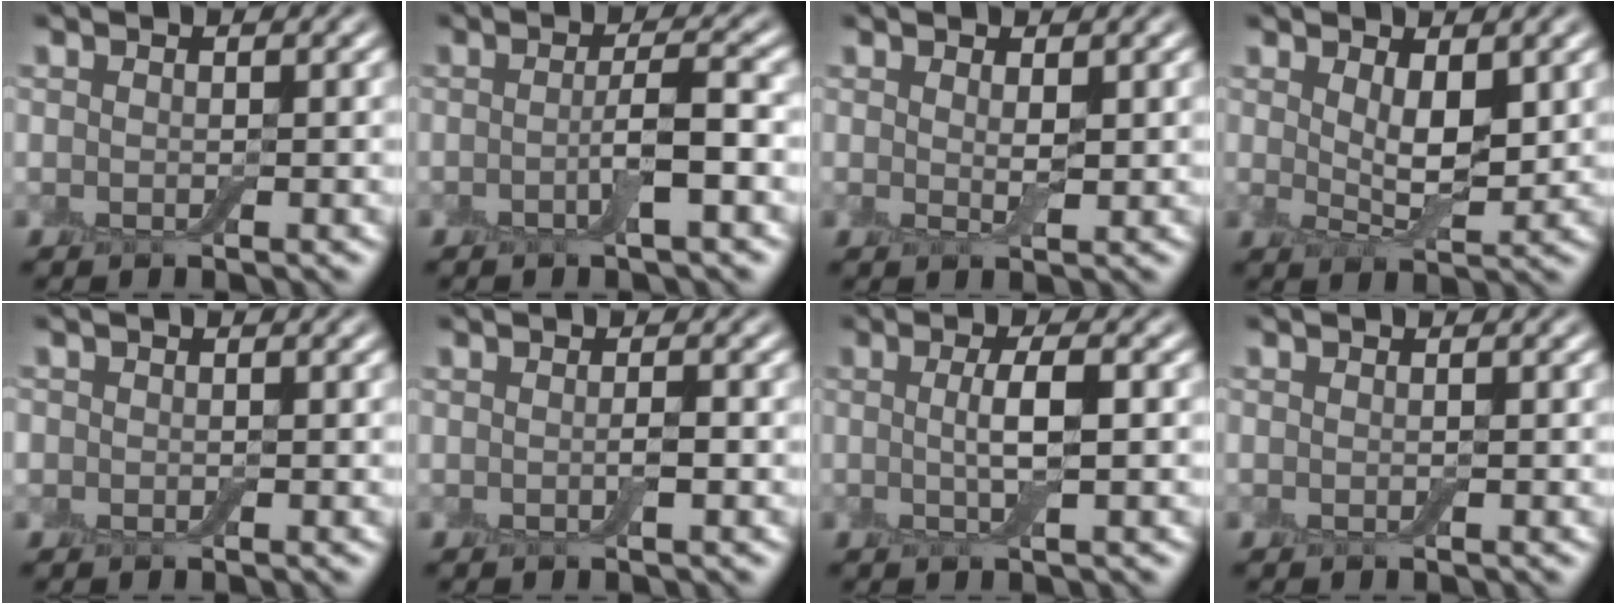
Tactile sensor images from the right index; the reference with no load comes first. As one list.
[{"total": 2.9, "force": [-0.7, 0.4, 2.8], "torque": [-0.050, 0.004, -0.017]}, {"total": 1.3, "force": [0.5, 0.2, 1.2], "torque": [-0.023, -0.007, 0.009]}, {"total": 3.4, "force": [1.1, 1.2, 3.0], "torque": [-0.057, -0.012, 0.023]}, {"total": 0.7, "force": [-0.1, 0.7, 0.1], "torque": [0.004, -0.004, -0.004]}, {"total": 1.0, "force": [-0.2, 0.1, 0.9], "torque": [-0.016, 0.001, -0.003]}, {"total": 3.1, "force": [0.0, 0.6, 3.0], "torque": [-0.059, -0.002, -0.001]}, {"total": 0.0}]